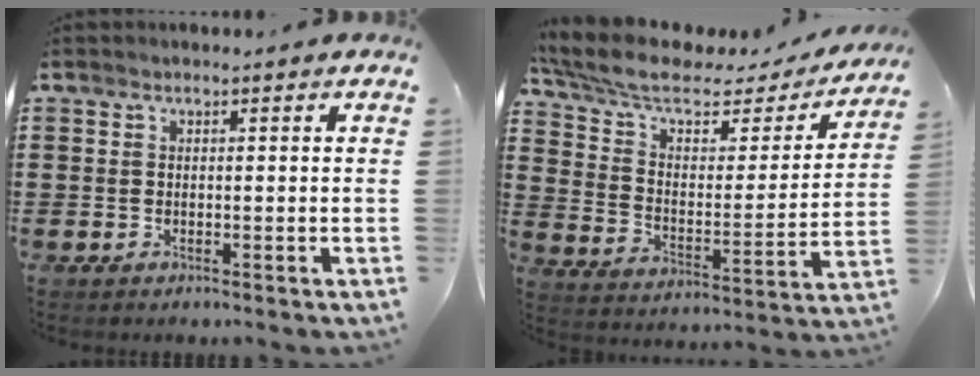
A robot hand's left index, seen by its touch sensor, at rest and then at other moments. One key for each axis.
{"total": 8.0, "fx": 5.7, "fy": 3.0, "fz": 4.7, "tx": -0.115, "ty": -0.032, "tz": 0.097}